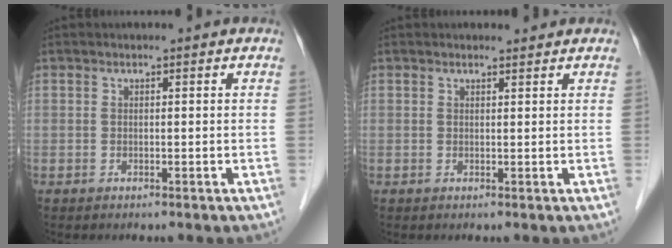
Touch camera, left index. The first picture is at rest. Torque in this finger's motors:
{"motor_torque": [0.18, -0.21, 0.03, 0.01]}